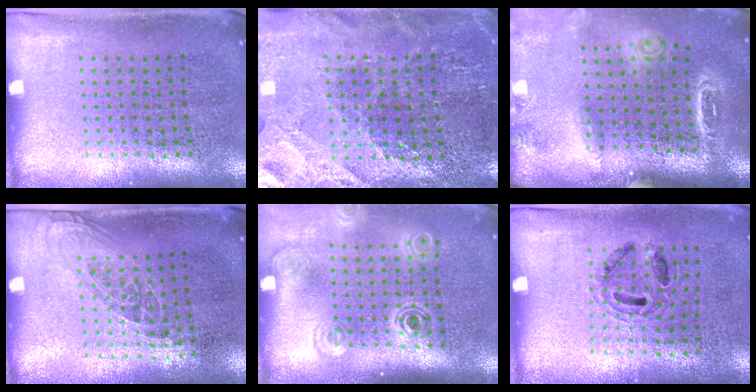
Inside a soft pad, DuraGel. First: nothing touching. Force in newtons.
{"total": 2.8, "press": 2.7, "slide": 0.3}
{"total": 1.8, "press": 1.7, "slide": 0.6}
{"total": 1.1, "press": 0.8, "slide": 0.7}
{"total": 1.9, "press": 1.3, "slide": 1.4}
{"total": 0.9, "press": 0.8, "slide": 0.2}